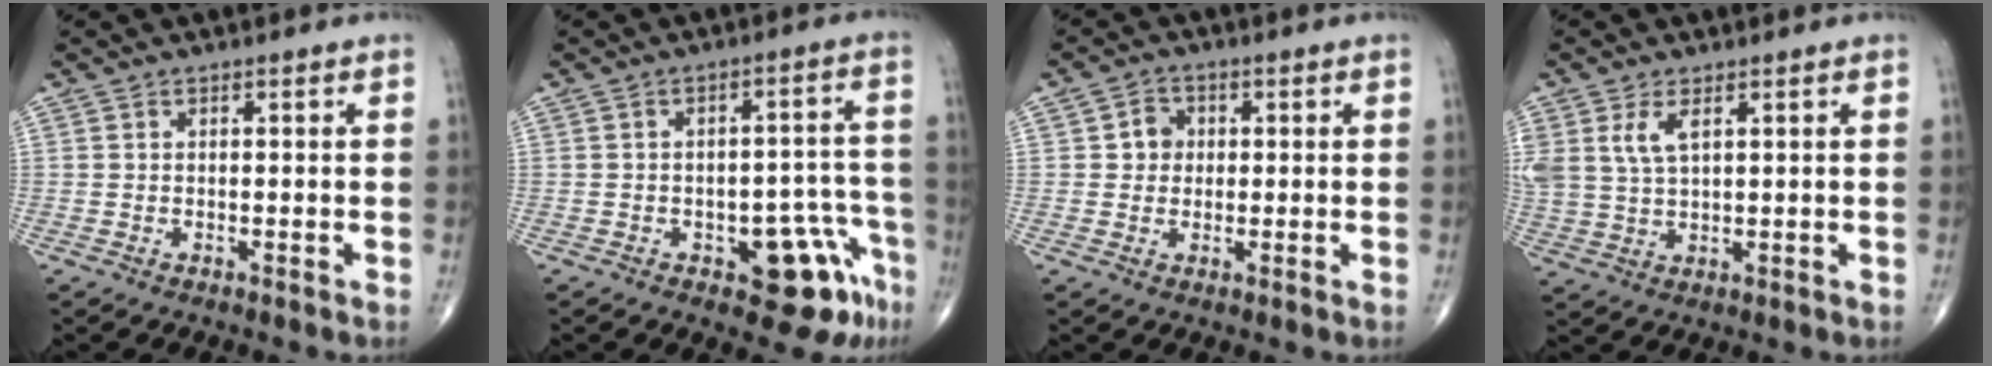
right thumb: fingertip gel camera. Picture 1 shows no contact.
{"total": 10.6, "force": [-5.5, 4.8, 7.7], "torque": [-0.053, 0.045, -0.060]}
{"total": 3.7, "force": [0.5, 3.4, 1.5], "torque": [-0.003, 0.005, 0.001]}
{"total": 6.3, "force": [2.6, 3.1, 4.8], "torque": [-0.106, -0.003, 0.061]}